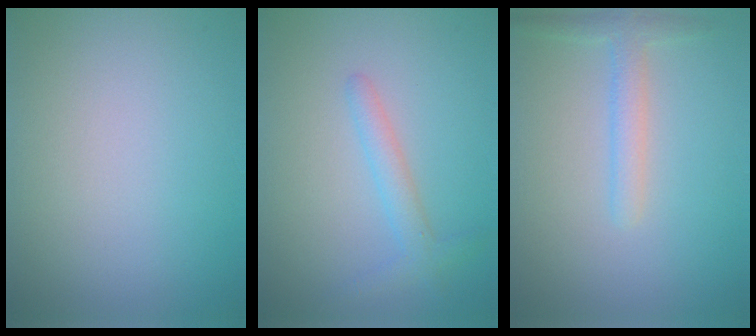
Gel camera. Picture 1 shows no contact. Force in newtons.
{"total": 2.1, "press": 2.1, "slide": 0.0}
{"total": 2.1, "press": 2.1, "slide": 0.1}